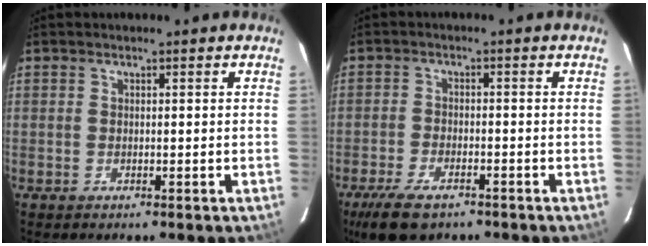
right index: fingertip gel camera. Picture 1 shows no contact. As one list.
[{"total": 8.7, "force": [-6.0, 3.6, 5.1], "torque": [-0.130, -0.019, -0.109]}]